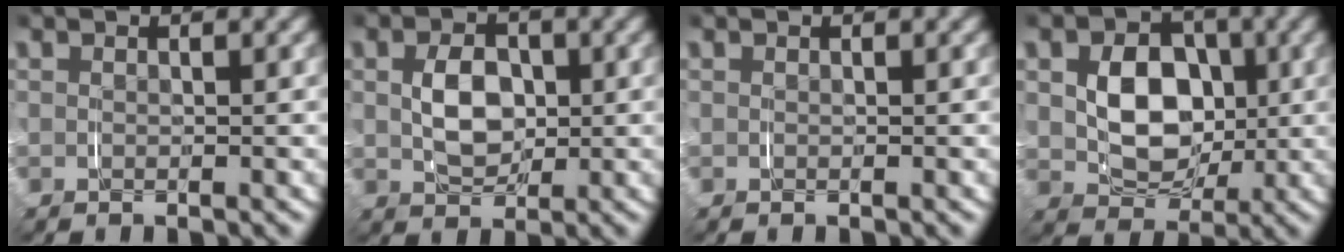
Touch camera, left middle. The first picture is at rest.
{"total": 3.8, "force": [0.0, 2.8, 2.6], "torque": [-0.052, -0.011, 0.007]}
{"total": 0.0}
{"total": 5.9, "force": [0.1, 4.6, 3.7], "torque": [-0.060, -0.013, 0.007]}